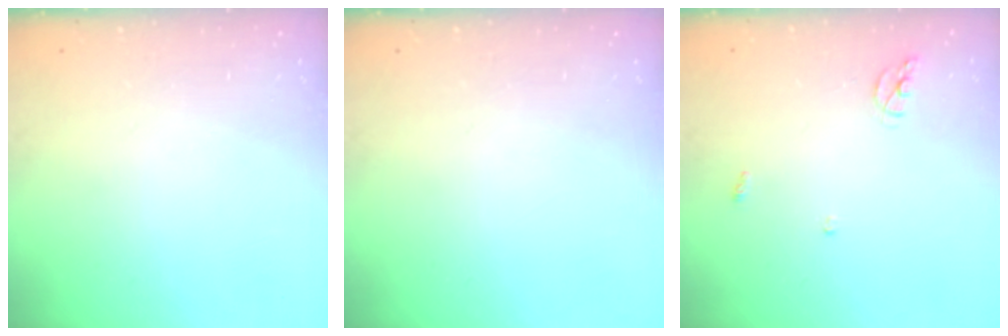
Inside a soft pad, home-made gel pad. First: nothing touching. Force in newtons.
{"total": 0.0}
{"total": 5.6, "press": 5.6, "slide": 0.4}